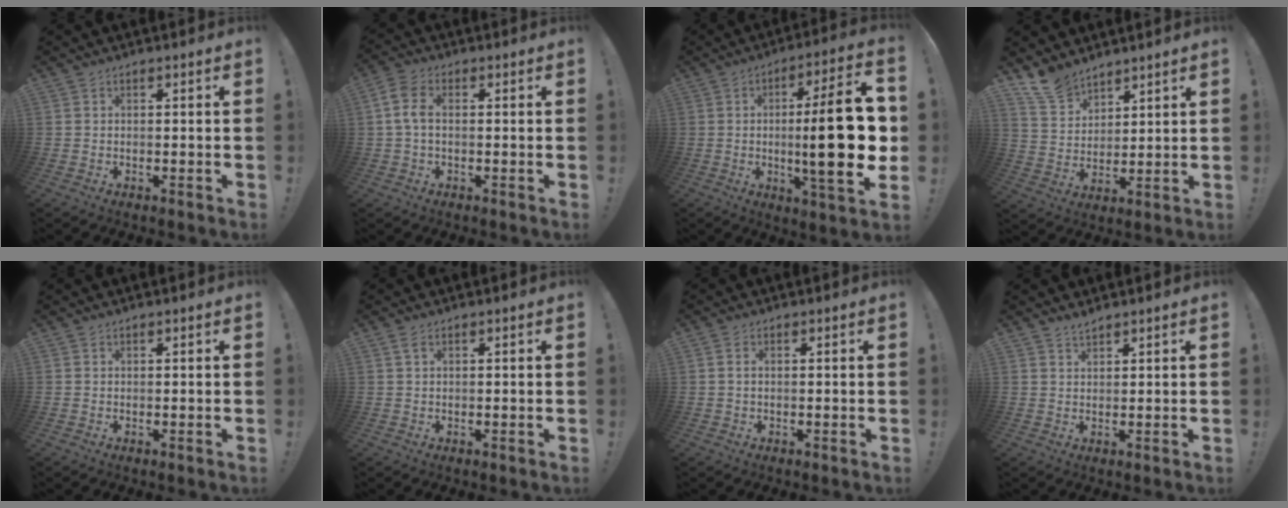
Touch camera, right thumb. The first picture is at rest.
{"total": 5.8, "force": [0.3, 3.4, 4.7], "torque": [-0.098, 0.008, 0.009]}
{"total": 22.2, "force": [-1.1, 4.0, 21.8], "torque": [-0.351, -0.006, -0.019]}
{"total": 9.9, "force": [8.4, 4.8, 2.1], "torque": [-0.048, -0.061, 0.165]}
{"total": 0.0}
{"total": 1.3, "force": [0.5, 0.5, 1.1], "torque": [-0.024, 0.004, 0.009]}
{"total": 1.1, "force": [0.4, 0.5, 0.9], "torque": [-0.012, -0.001, 0.006]}
{"total": 2.1, "force": [2.0, 0.5, 0.5], "torque": [-0.004, -0.013, 0.035]}